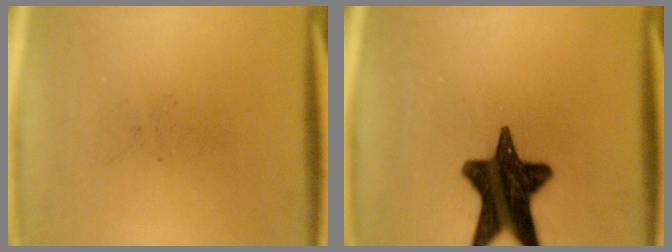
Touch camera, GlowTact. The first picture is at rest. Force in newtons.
{"total": 15.6}